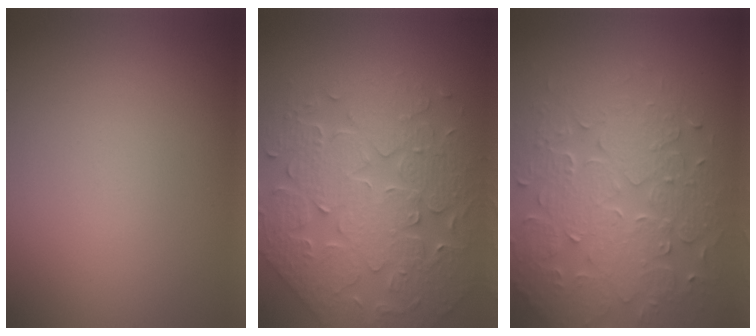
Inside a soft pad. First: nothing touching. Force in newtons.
{"total": 7.2, "press": 6.2, "slide": 3.5}
{"total": 8.3, "press": 6.0, "slide": 5.8}